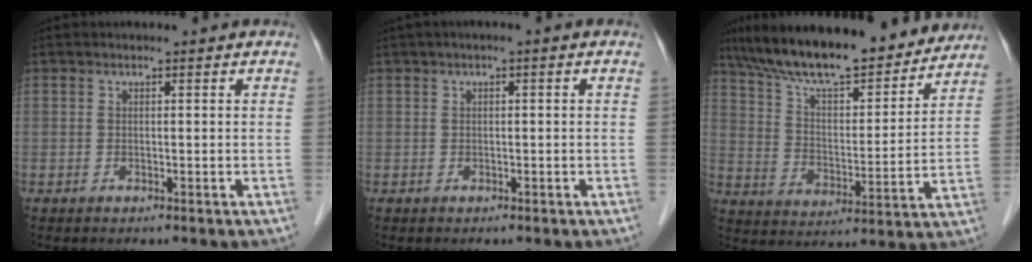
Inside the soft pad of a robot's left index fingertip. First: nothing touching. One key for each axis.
{"total": 1.2, "fx": 0.2, "fy": 0.2, "fz": 1.1, "tx": -0.020, "ty": 0.008, "tz": 0.001}
{"total": 20.8, "fx": 18.2, "fy": 4.1, "fz": 9.2, "tx": -0.153, "ty": 0.008, "tz": 0.282}